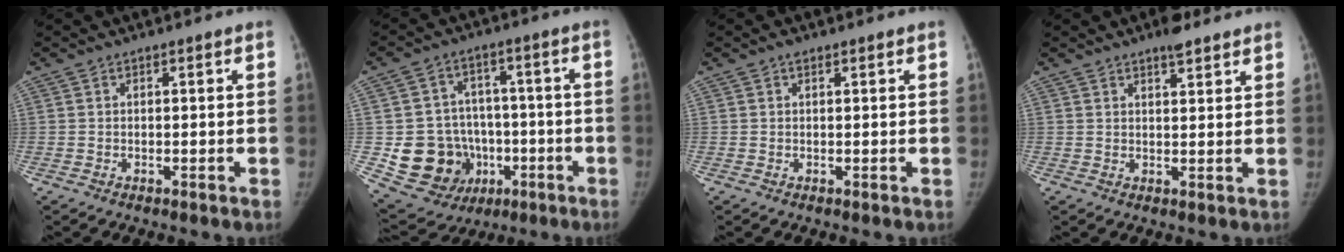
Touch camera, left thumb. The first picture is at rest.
{"total": 16.3, "force": [-3.3, 14.5, 6.8], "torque": [-0.091, 0.033, -0.030]}
{"total": 0.9, "force": [0.6, 0.5, 0.5], "torque": [-0.004, -0.001, 0.007]}
{"total": 3.8, "force": [2.9, 1.4, 1.9], "torque": [-0.018, -0.017, 0.043]}